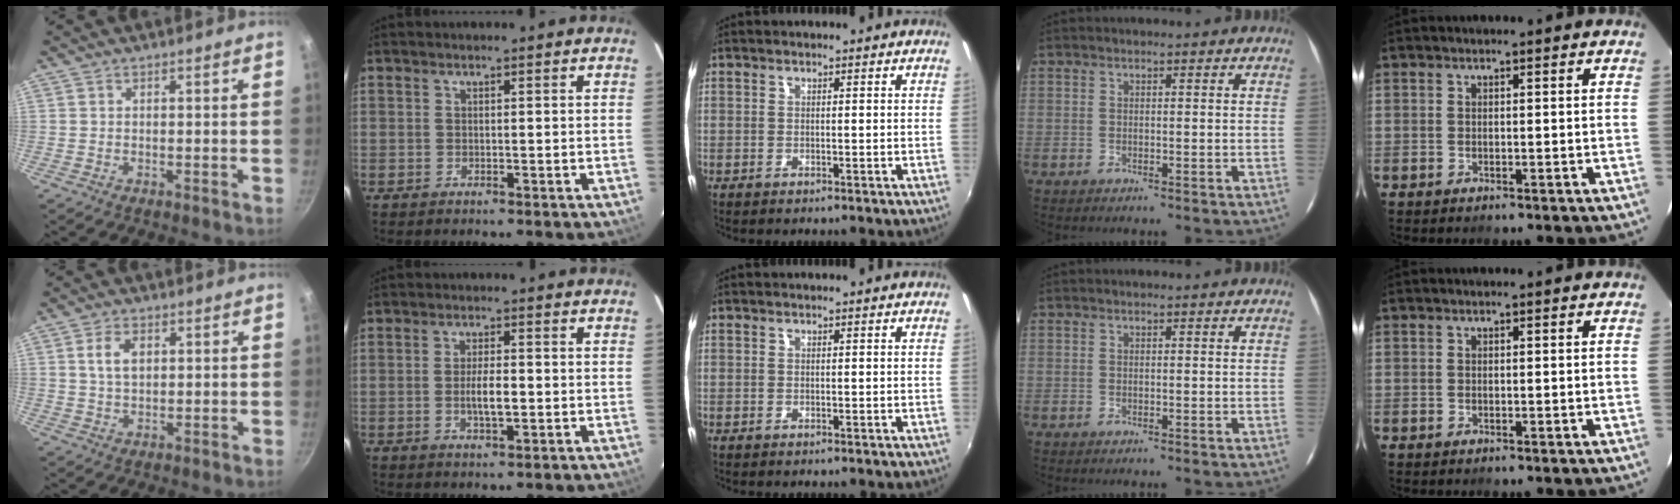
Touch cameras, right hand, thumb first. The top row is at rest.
{"thumb": {"total": 4.9, "force": [1.3, 3.1, 3.5], "torque": [-0.053, -0.002, 0.024]}, "index": {"total": 4.6, "force": [-0.8, 1.4, 4.3], "torque": [-0.079, -0.004, -0.010]}}